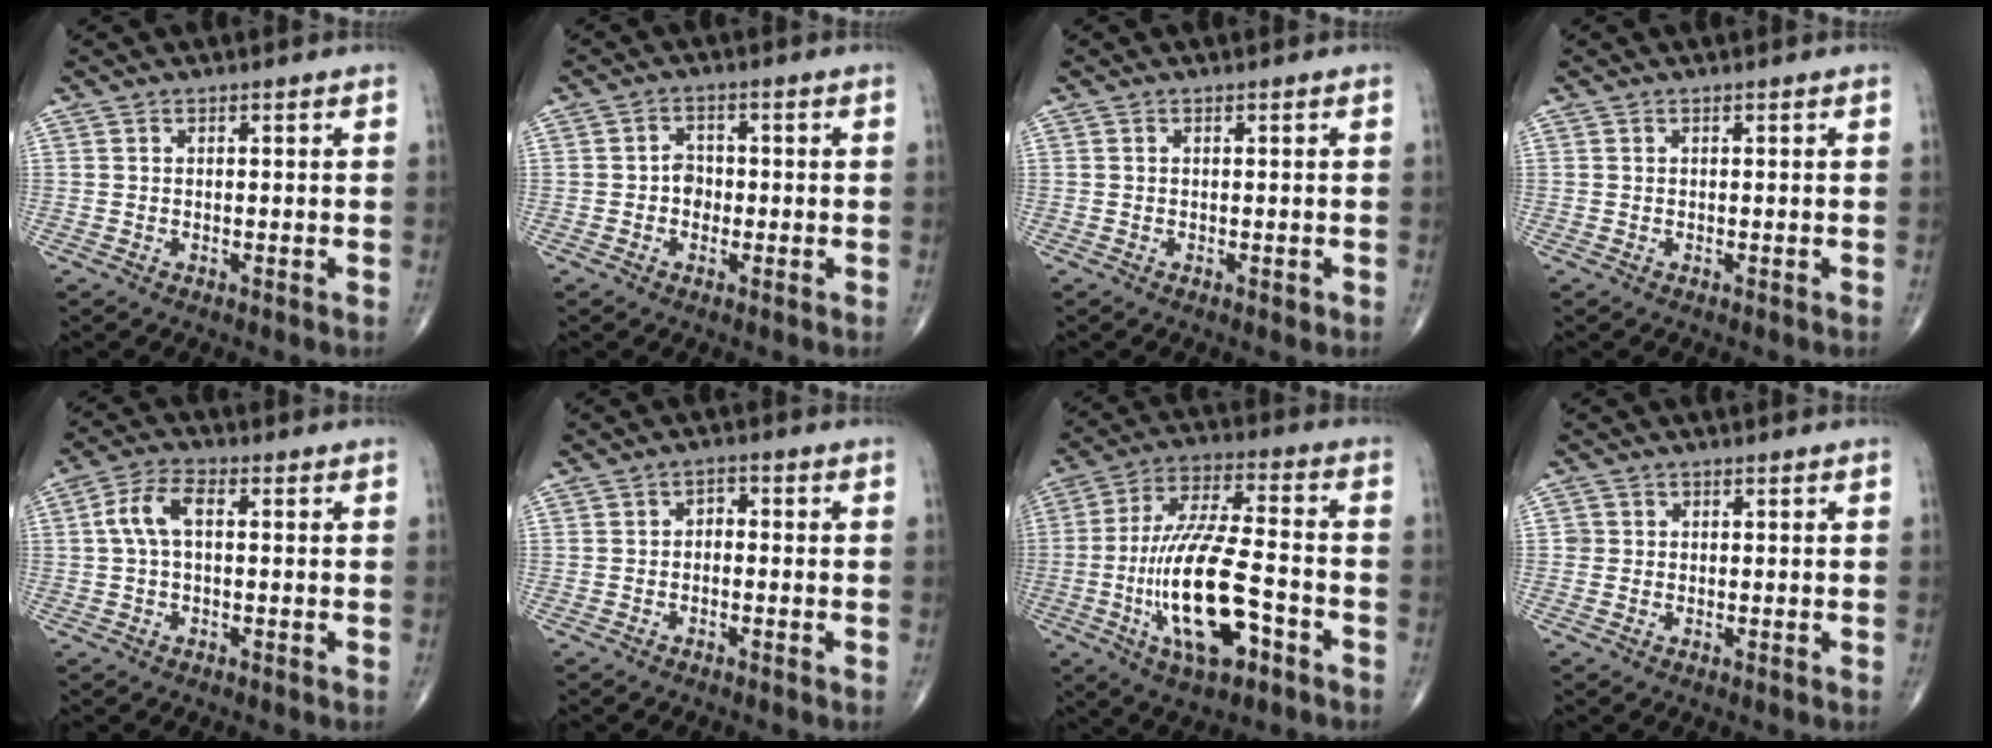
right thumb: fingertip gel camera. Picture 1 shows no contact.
{"total": 2.9, "force": [-0.6, 2.4, 1.5], "torque": [-0.004, 0.009, -0.018]}
{"total": 0.7, "force": [-0.2, 0.4, 0.5], "torque": [-0.005, -0.001, -0.002]}
{"total": 0.0}
{"total": 6.0, "force": [0.7, 3.0, 5.2], "torque": [-0.110, 0.022, 0.008]}
{"total": 1.9, "force": [-0.6, 1.3, 1.3], "torque": [-0.010, 0.016, -0.019]}
{"total": 18.6, "force": [-5.7, 6.2, 16.6], "torque": [-0.336, 0.028, -0.096]}
{"total": 1.1, "force": [0.0, 1.1, 0.0], "torque": [0.008, 0.004, -0.001]}